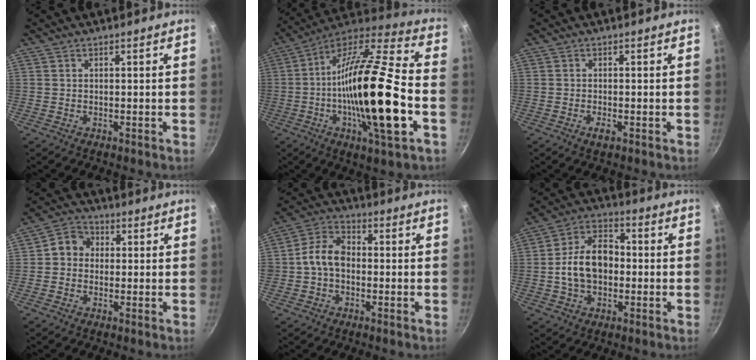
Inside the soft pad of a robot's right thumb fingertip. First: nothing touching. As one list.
[{"total": 25.8, "force": [-5.0, 5.9, 24.6], "torque": [-0.424, 0.014, -0.099]}, {"total": 1.8, "force": [-0.8, 0.5, 1.5], "torque": [-0.033, -0.002, -0.016]}, {"total": 5.6, "force": [0.2, 5.0, 2.6], "torque": [-0.017, 0.014, -0.015]}, {"total": 7.6, "force": [-0.8, 5.6, 5.1], "torque": [-0.077, 0.028, -0.031]}, {"total": 12.0, "force": [-1.1, 8.3, 8.6], "torque": [-0.121, 0.032, -0.031]}]